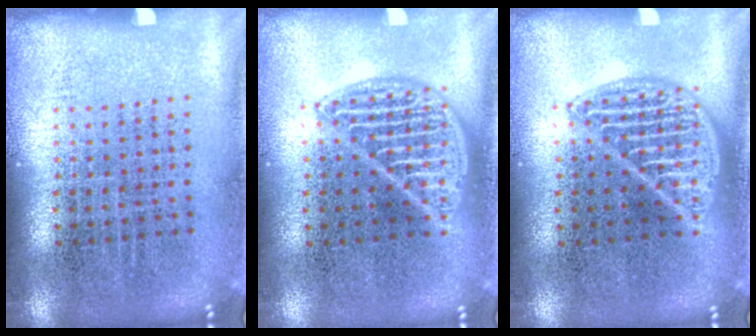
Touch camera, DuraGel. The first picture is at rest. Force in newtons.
{"total": 2.2, "press": 2.1, "slide": 0.3}
{"total": 2.1, "press": 2.1, "slide": 0.3}